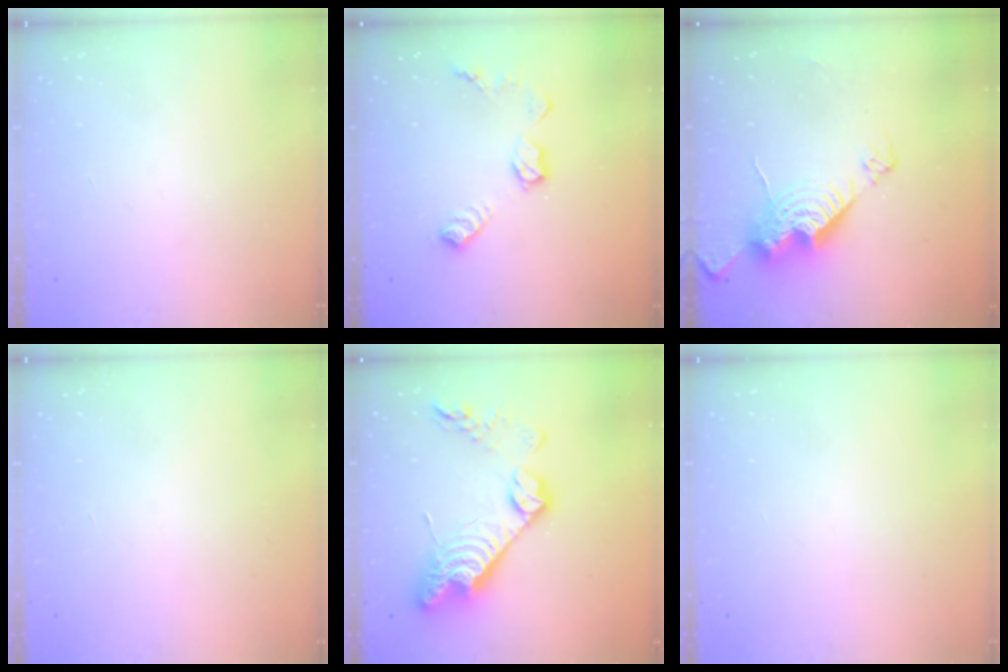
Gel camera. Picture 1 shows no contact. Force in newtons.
{"total": 9.9, "press": 9.9, "slide": 0.4}
{"total": 14.3, "press": 14.2, "slide": 1.2}
{"total": 0.0}
{"total": 17.1, "press": 17.0, "slide": 0.7}
{"total": 0.0}